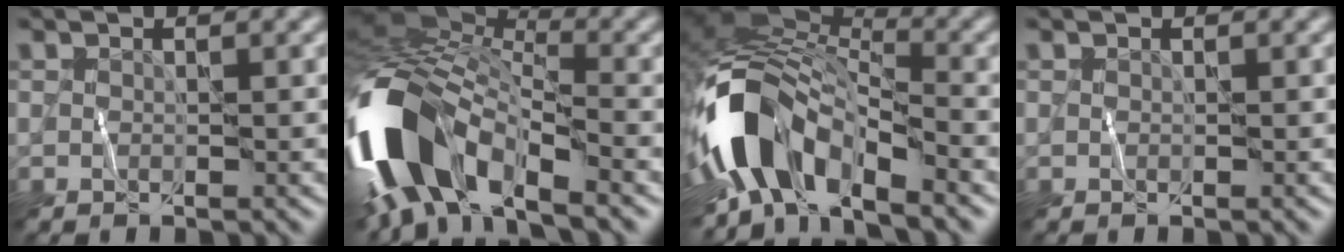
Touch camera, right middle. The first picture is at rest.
{"total": 12.4, "force": [-5.5, 5.9, 9.4], "torque": [-0.186, -0.006, -0.109]}
{"total": 10.0, "force": [-4.6, 5.4, 7.1], "torque": [-0.128, 0.005, -0.095]}
{"total": 0.0}